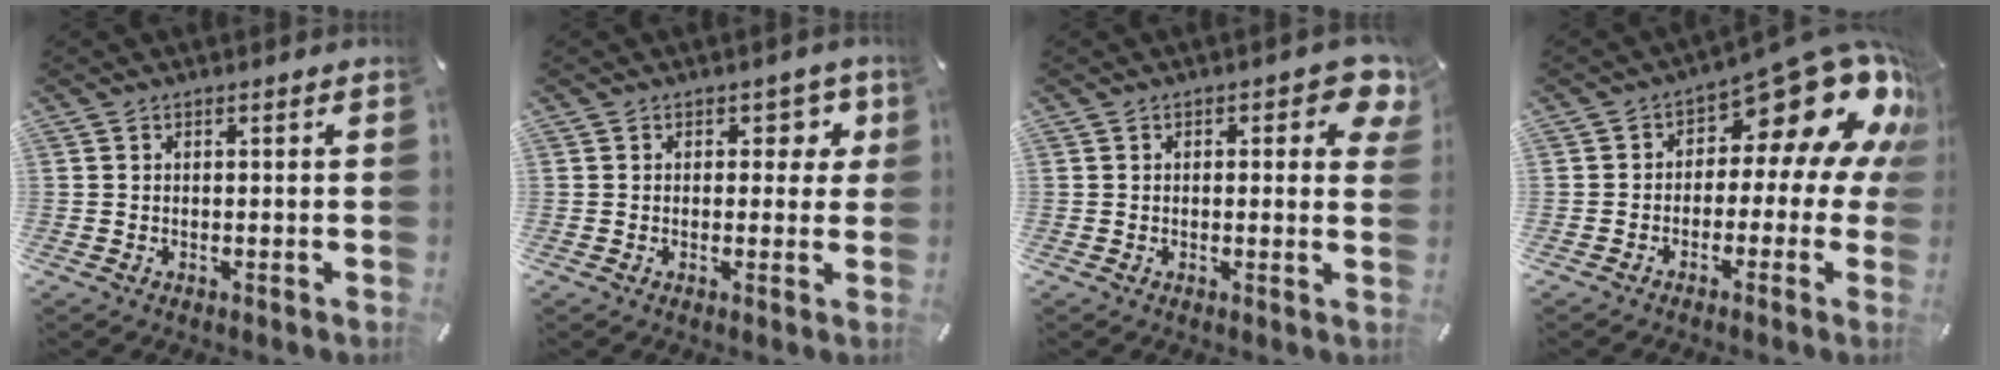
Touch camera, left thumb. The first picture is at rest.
{"total": 4.6, "force": [1.4, 3.3, 2.9], "torque": [-0.015, -0.008, 0.014]}
{"total": 5.1, "force": [1.9, 2.3, 4.1], "torque": [-0.046, -0.007, 0.025]}
{"total": 18.4, "force": [8.7, 8.5, 13.8], "torque": [-0.172, -0.063, 0.143]}